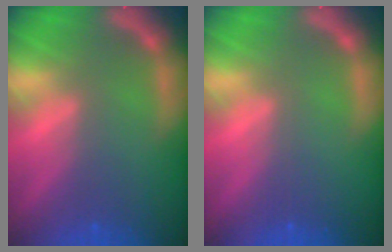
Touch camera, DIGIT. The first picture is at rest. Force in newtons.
{"total": 0.0}